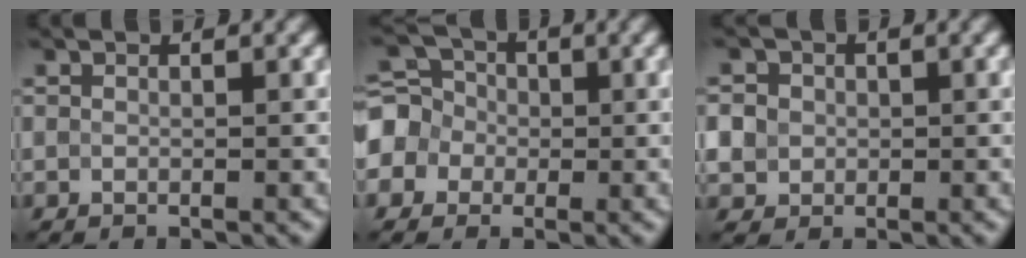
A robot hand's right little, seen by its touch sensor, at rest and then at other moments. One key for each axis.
{"total": 5.6, "fx": -1.0, "fy": 5.2, "fz": 1.8, "tx": -0.046, "ty": 0.017, "tz": -0.049}
{"total": 4.6, "fx": 0.6, "fy": 4.3, "fz": 1.5, "tx": -0.035, "ty": 0.028, "tz": -0.006}